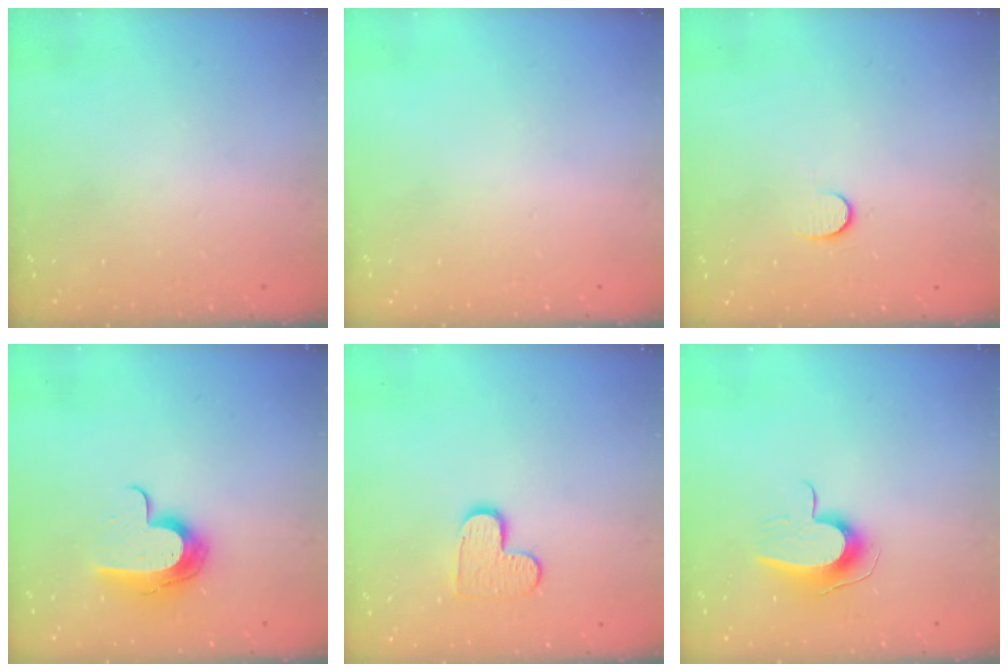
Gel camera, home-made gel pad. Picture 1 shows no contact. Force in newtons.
{"total": 0.0}
{"total": 6.3, "press": 6.3, "slide": 0.5}
{"total": 12.1, "press": 12.1, "slide": 0.6}
{"total": 8.3, "press": 8.2, "slide": 0.5}
{"total": 9.2, "press": 9.2, "slide": 0.5}